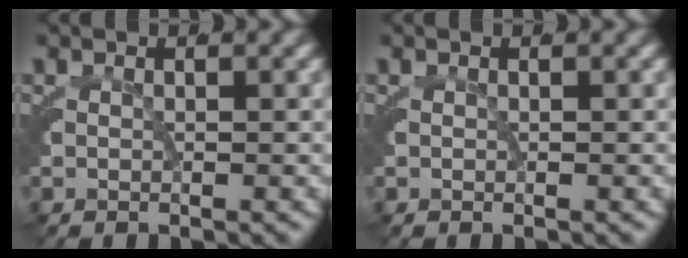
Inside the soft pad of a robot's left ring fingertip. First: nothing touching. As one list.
[{"total": 0.0}]